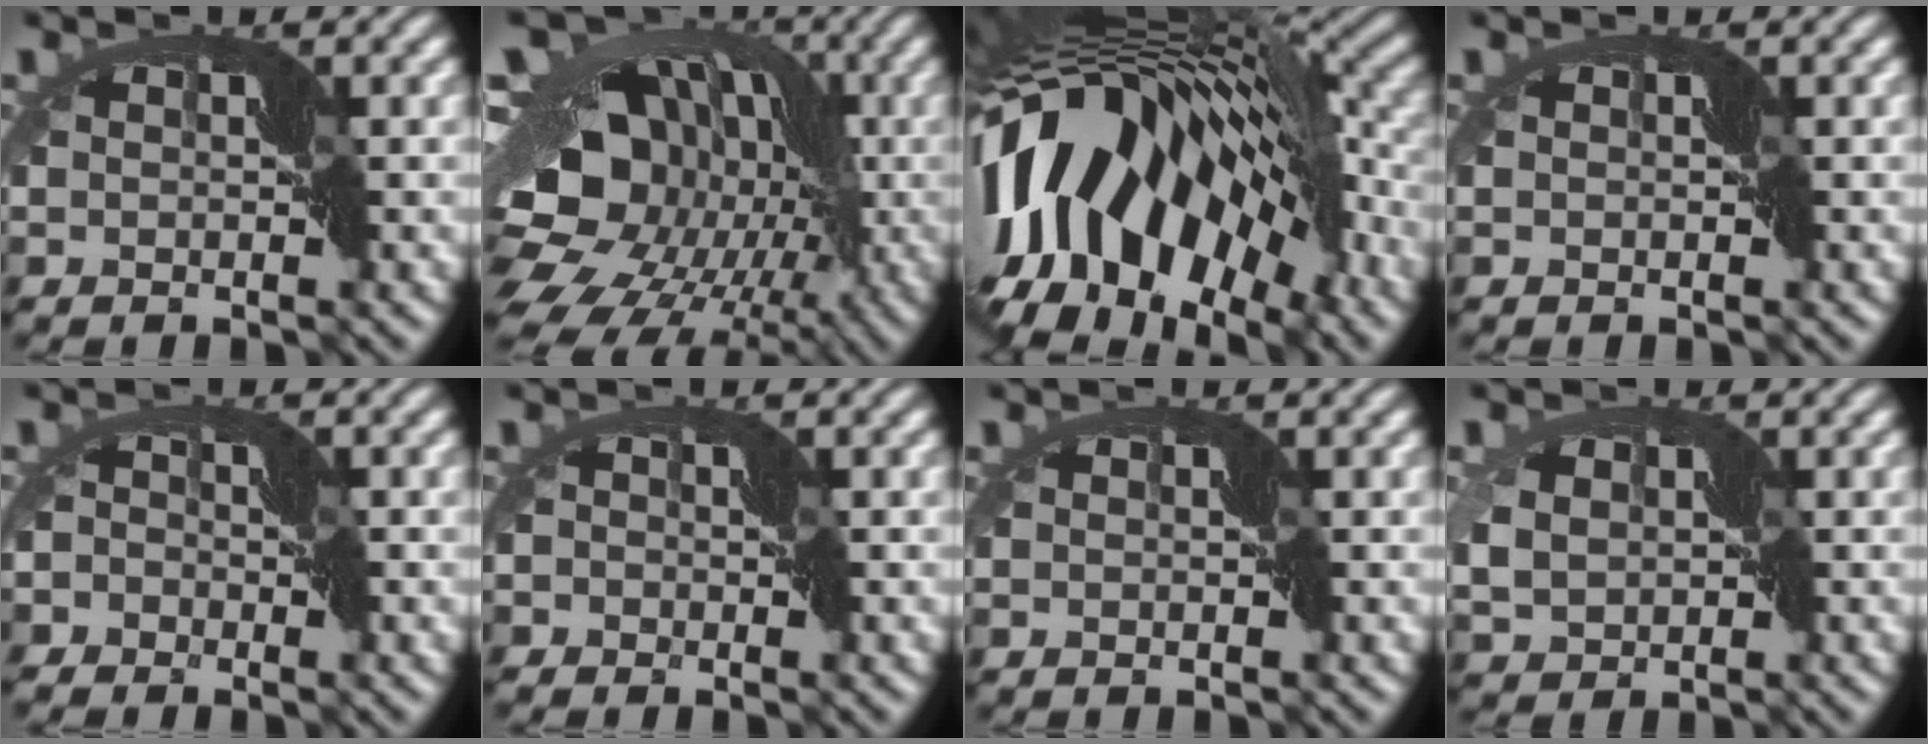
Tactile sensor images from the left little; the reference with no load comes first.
{"total": 20.4, "force": [-4.3, 15.7, 12.4], "torque": [-0.200, 0.020, -0.104]}
{"total": 16.2, "force": [-3.9, 8.5, 13.2], "torque": [-0.228, 0.010, -0.083]}
{"total": 0.0}
{"total": 4.8, "force": [-3.8, 2.9, 0.5], "torque": [0.013, 0.000, -0.064]}
{"total": 2.4, "force": [-1.7, 1.7, 0.1], "torque": [0.006, 0.010, -0.029]}
{"total": 0.0}
{"total": 3.8, "force": [0.2, 2.8, 2.5], "torque": [-0.061, 0.002, 0.002]}